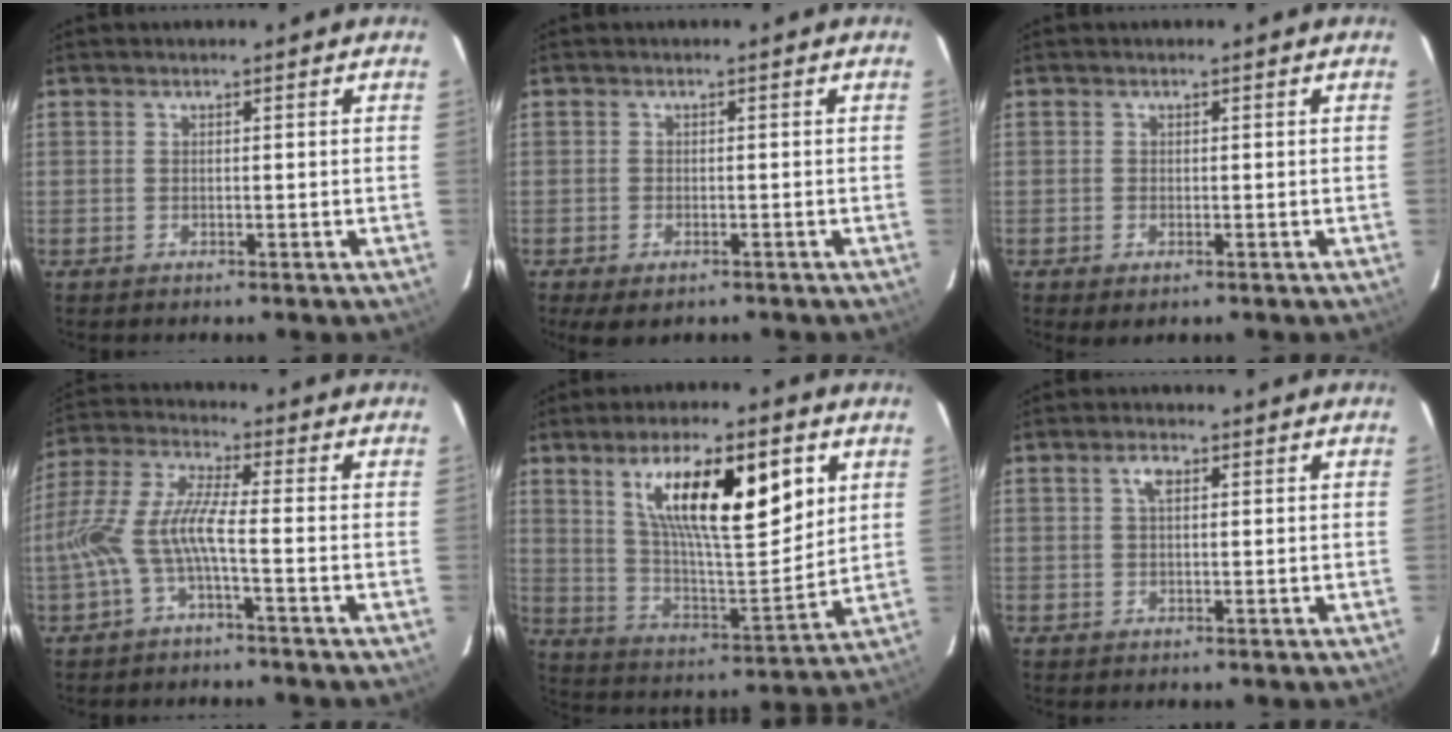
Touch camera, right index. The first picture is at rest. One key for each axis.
{"total": 3.8, "fx": -2.4, "fy": 2.0, "fz": 2.1, "tx": -0.048, "ty": -0.013, "tz": -0.036}
{"total": 1.4, "fx": -0.6, "fy": 0.9, "fz": 0.8, "tx": -0.014, "ty": -0.005, "tz": -0.010}
{"total": 9.2, "fx": -3.3, "fy": 0.8, "fz": 8.5, "tx": -0.194, "ty": 0.004, "tz": -0.064}
{"total": 20.3, "fx": 8.3, "fy": 6.0, "fz": 17.5, "tx": -0.281, "ty": 0.004, "tz": 0.145}
{"total": 2.3, "fx": 0.8, "fy": 1.1, "fz": 1.8, "tx": -0.036, "ty": 0.008, "tz": 0.014}